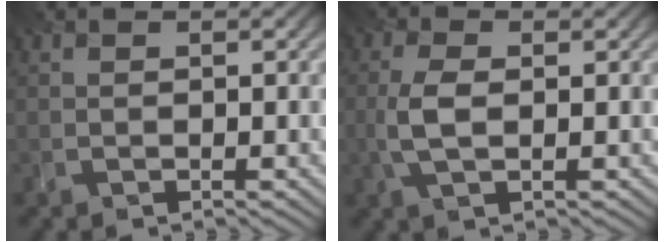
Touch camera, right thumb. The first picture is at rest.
{"total": 3.6, "force": [-0.2, 1.6, 3.3], "torque": [-0.085, 0.002, -0.009]}